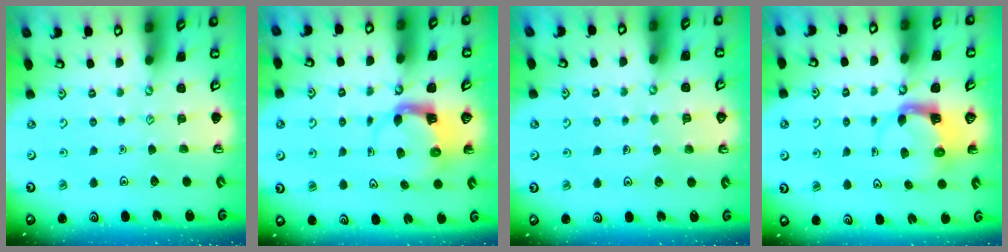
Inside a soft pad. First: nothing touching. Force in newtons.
{"total": 3.9, "press": 3.8, "slide": 0.6}
{"total": 4.3, "press": 4.3, "slide": 0.3}
{"total": 3.9, "press": 3.8, "slide": 0.6}